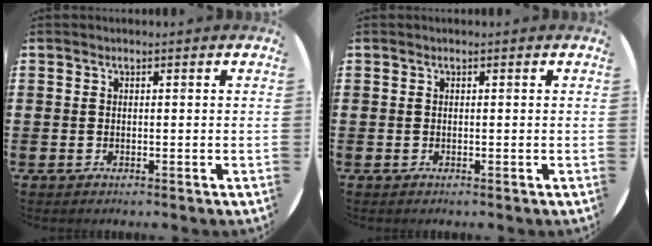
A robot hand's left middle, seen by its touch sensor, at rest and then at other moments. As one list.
[{"total": 0.0}]